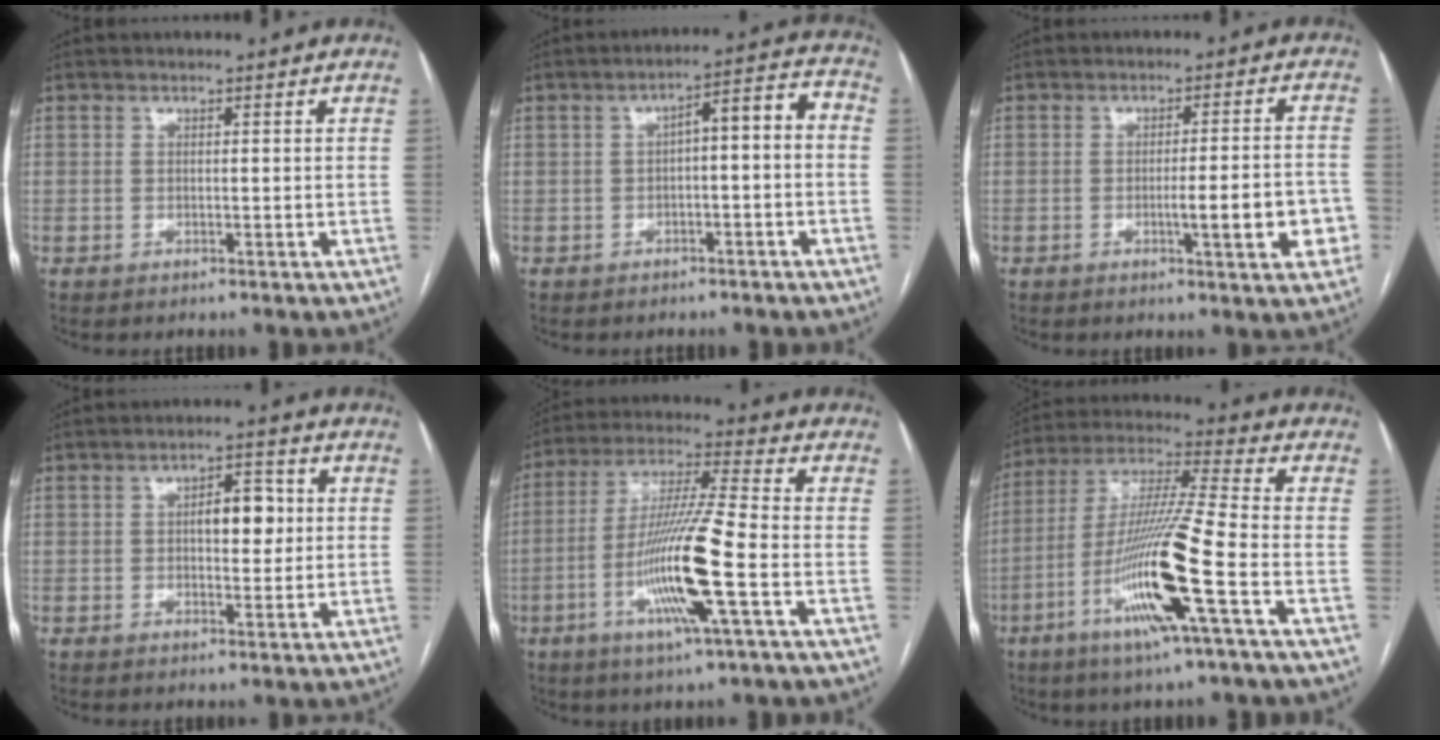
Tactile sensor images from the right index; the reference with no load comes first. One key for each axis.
{"total": 6.6, "fx": -0.9, "fy": 1.9, "fz": 6.3, "tx": -0.087, "ty": 0.040, "tz": -0.012}
{"total": 8.0, "fx": -2.6, "fy": 0.8, "fz": 7.5, "tx": -0.094, "ty": 0.009, "tz": -0.029}
{"total": 5.5, "fx": 0.7, "fy": 2.5, "fz": 4.9, "tx": -0.071, "ty": 0.012, "tz": 0.011}
{"total": 14.5, "fx": -4.4, "fy": -0.3, "fz": 13.9, "tx": -0.277, "ty": -0.009, "tz": -0.087}
{"total": 16.5, "fx": -6.1, "fy": -0.8, "fz": 15.3, "tx": -0.307, "ty": -0.014, "tz": -0.119}